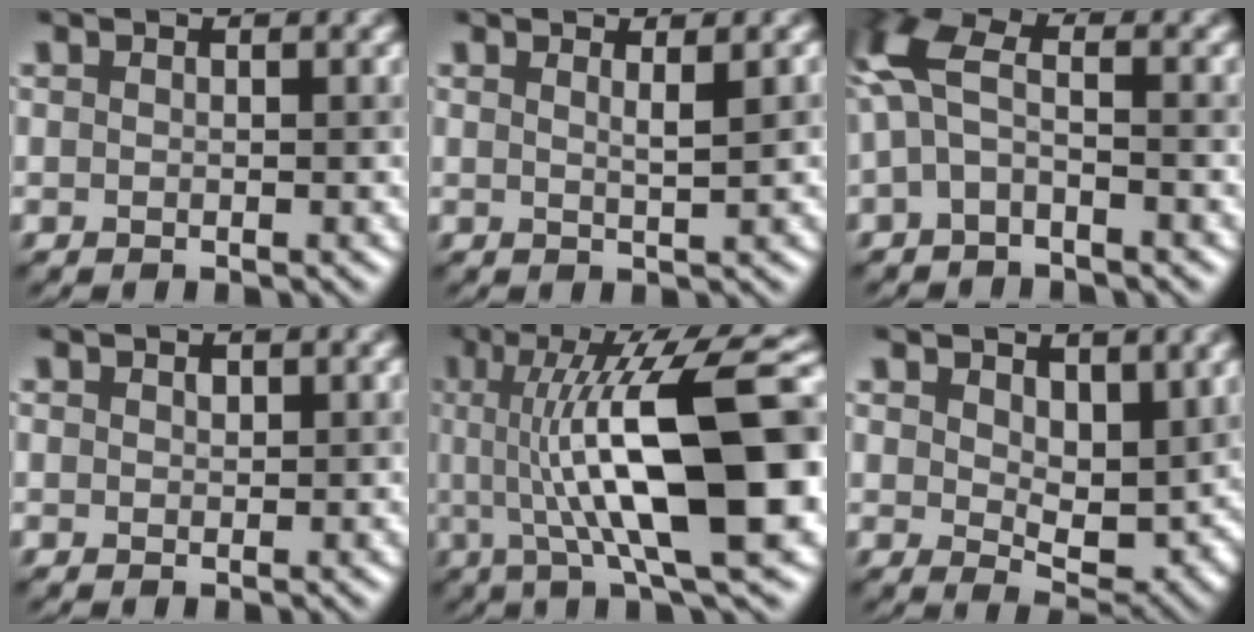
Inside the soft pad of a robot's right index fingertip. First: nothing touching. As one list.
[{"total": 1.3, "force": [0.6, 0.3, 1.2], "torque": [-0.015, -0.001, 0.008]}, {"total": 4.0, "force": [-0.4, 1.7, 3.6], "torque": [-0.093, 0.013, -0.016]}, {"total": 0.6, "force": [0.3, 0.3, -0.4], "torque": [-0.002, -0.003, 0.008]}, {"total": 13.7, "force": [0.6, 3.6, 13.2], "torque": [-0.198, 0.010, 0.008]}, {"total": 4.1, "force": [1.6, 2.5, 2.8], "torque": [-0.050, -0.017, 0.037]}]